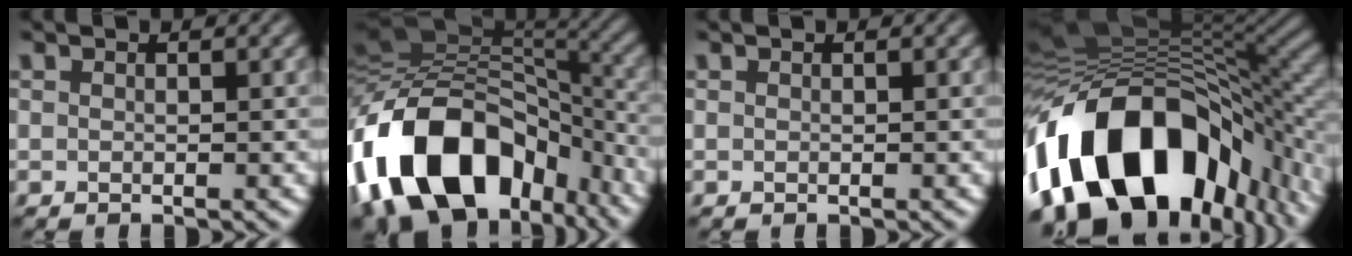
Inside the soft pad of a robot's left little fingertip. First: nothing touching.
{"total": 17.1, "force": [-7.5, 11.1, 10.7], "torque": [-0.206, -0.006, -0.124]}
{"total": 0.0}
{"total": 18.2, "force": [-7.5, 10.4, 12.9], "torque": [-0.223, -0.023, -0.113]}